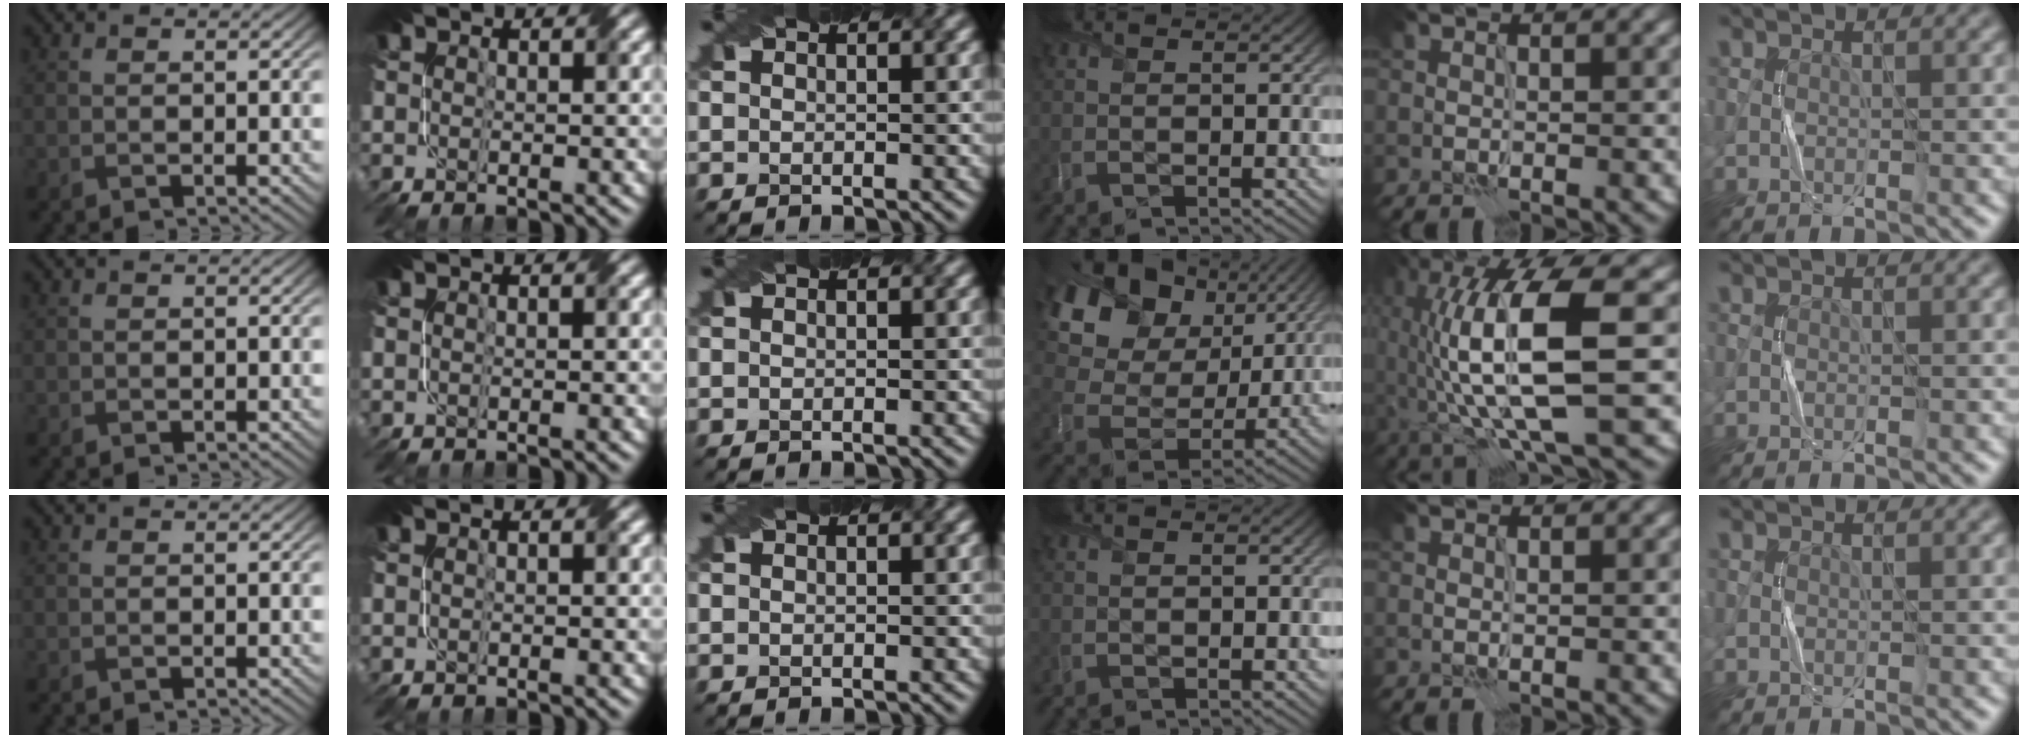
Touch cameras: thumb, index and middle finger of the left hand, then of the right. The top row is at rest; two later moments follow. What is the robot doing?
{"motion": "fold", "object": "napkin"}